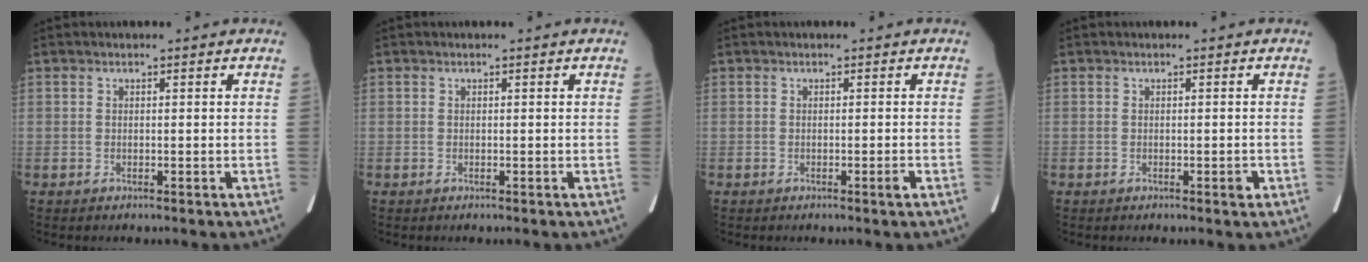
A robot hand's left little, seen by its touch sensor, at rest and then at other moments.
{"total": 0.0}
{"total": 0.8, "force": [-0.4, -0.1, 0.7], "torque": [-0.010, -0.001, -0.004]}
{"total": 0.8, "force": [-0.4, 0.2, 0.7], "torque": [-0.008, 0.000, -0.003]}